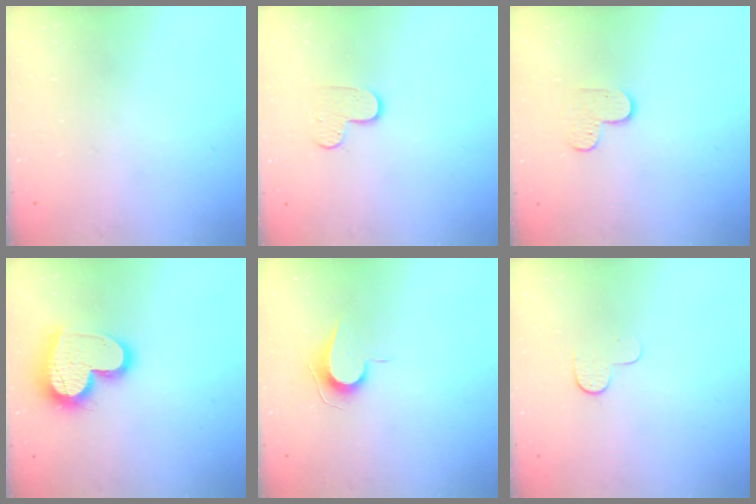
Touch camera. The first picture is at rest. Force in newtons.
{"total": 7.4, "press": 7.4, "slide": 0.7}
{"total": 3.7, "press": 3.7, "slide": 0.4}
{"total": 16.6, "press": 16.5, "slide": 1.6}
{"total": 7.0, "press": 7.0, "slide": 0.7}
{"total": 3.9, "press": 3.9, "slide": 0.3}